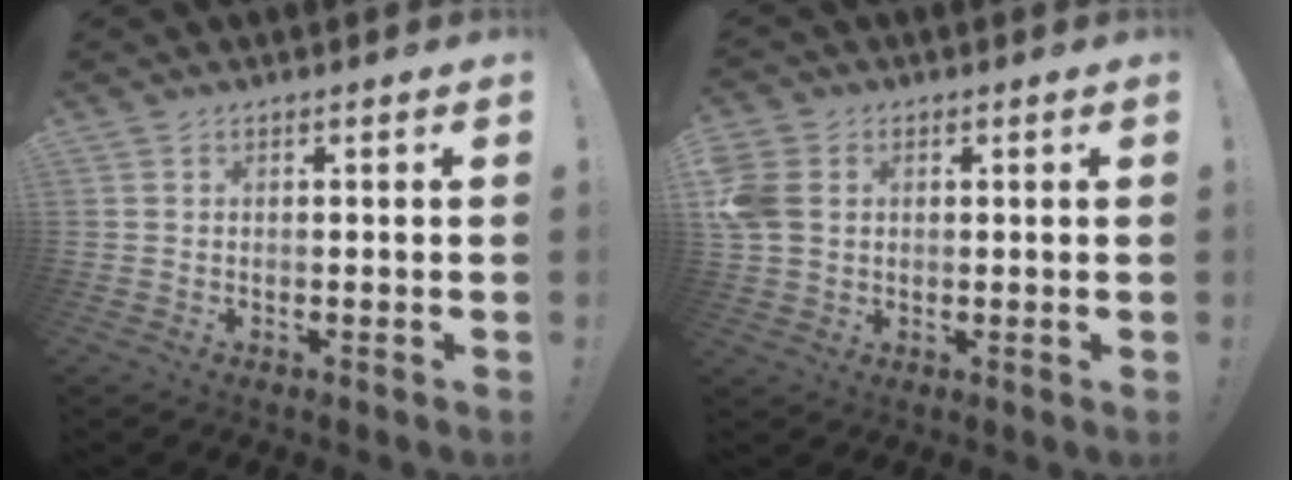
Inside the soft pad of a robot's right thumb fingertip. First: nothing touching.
{"total": 8.3, "force": [1.2, 6.7, 4.8], "torque": [-0.096, 0.008, 0.029]}